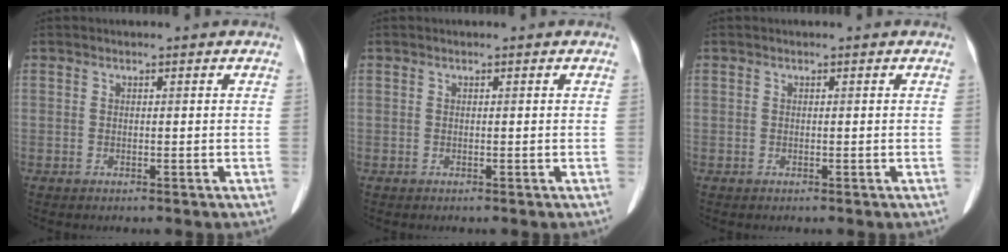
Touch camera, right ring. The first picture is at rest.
{"total": 0.0}
{"total": 0.0}